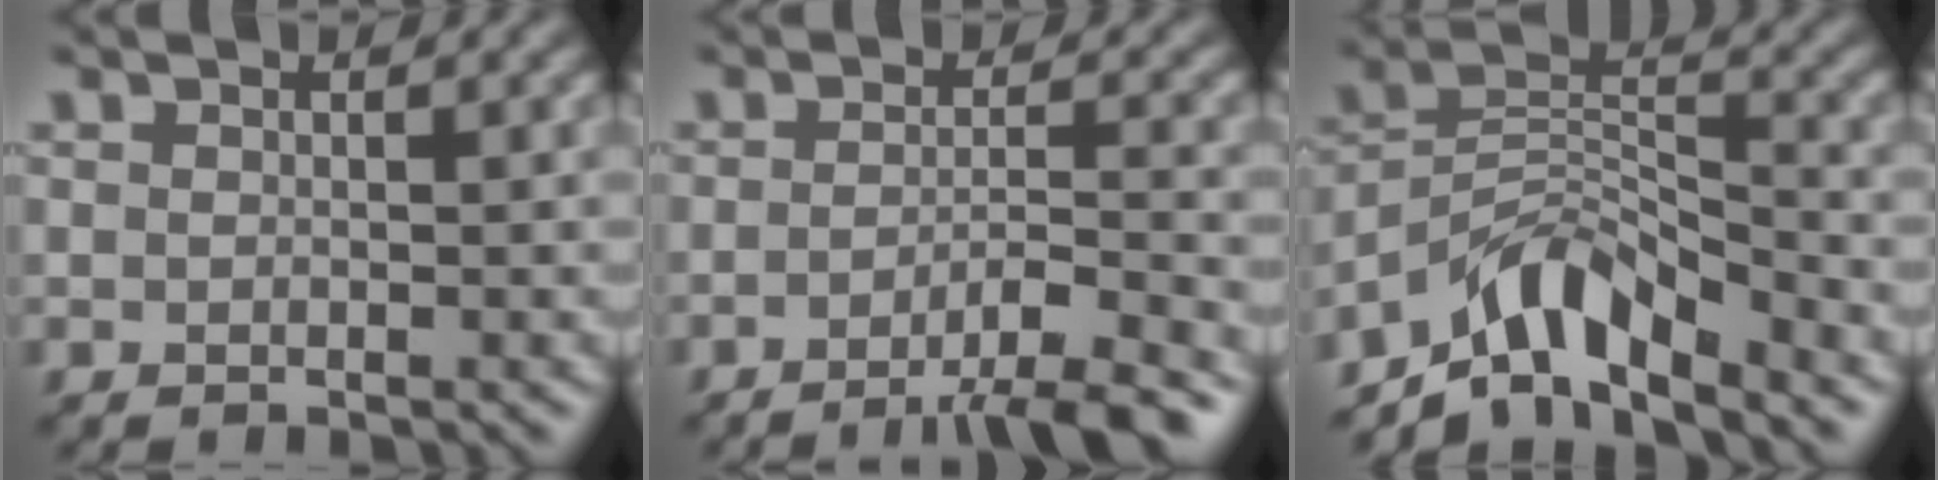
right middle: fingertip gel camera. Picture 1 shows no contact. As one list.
[{"total": 5.6, "force": [-3.7, 0.9, 4.2], "torque": [-0.049, 0.008, -0.054]}, {"total": 6.9, "force": [-5.7, 2.2, 3.1], "torque": [-0.044, 0.007, -0.110]}]